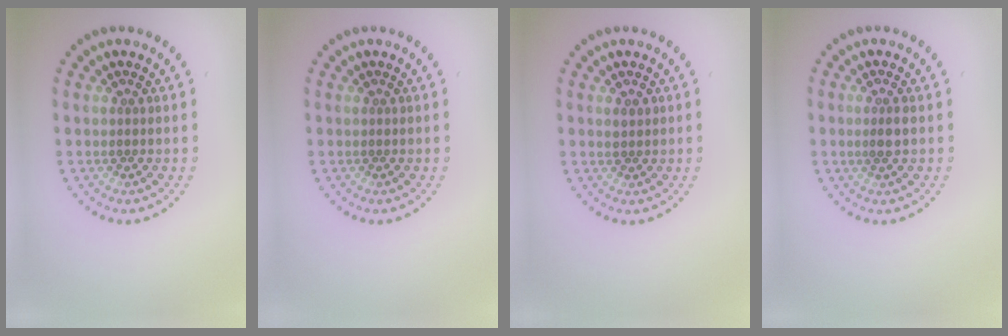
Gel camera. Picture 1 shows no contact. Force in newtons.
{"total": 0.0}
{"total": 0.9, "press": 0.9, "slide": 0.3}
{"total": 1.5, "press": 1.3, "slide": 0.7}